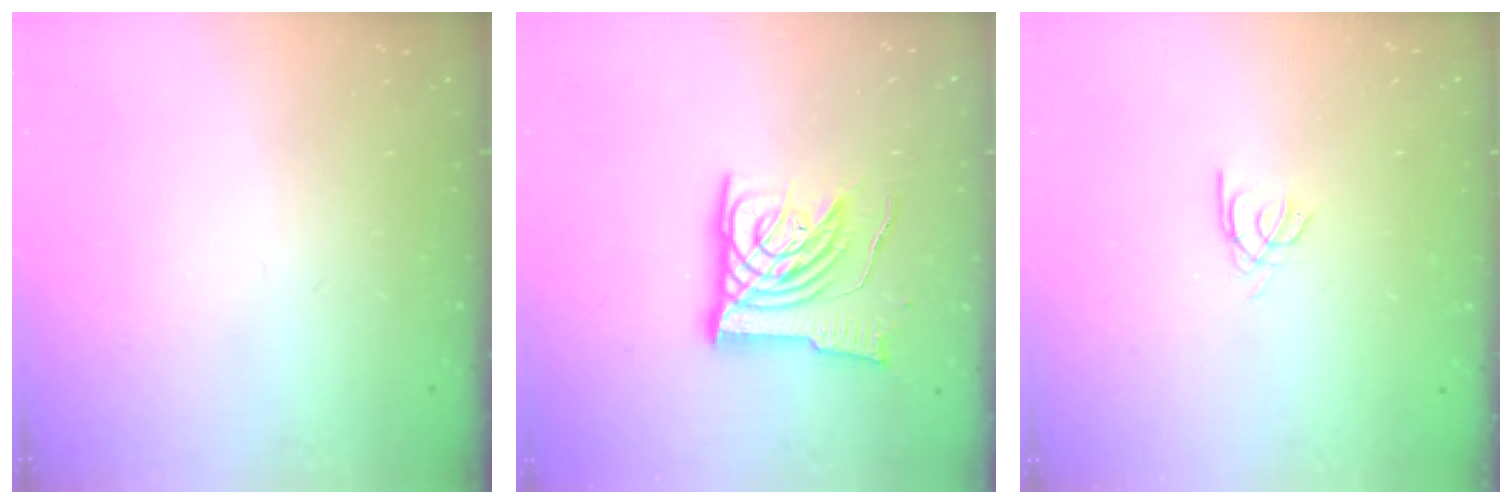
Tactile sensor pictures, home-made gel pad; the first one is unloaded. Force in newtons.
{"total": 12.4, "press": 12.2, "slide": 2.0}
{"total": 2.1, "press": 2.1, "slide": 0.2}